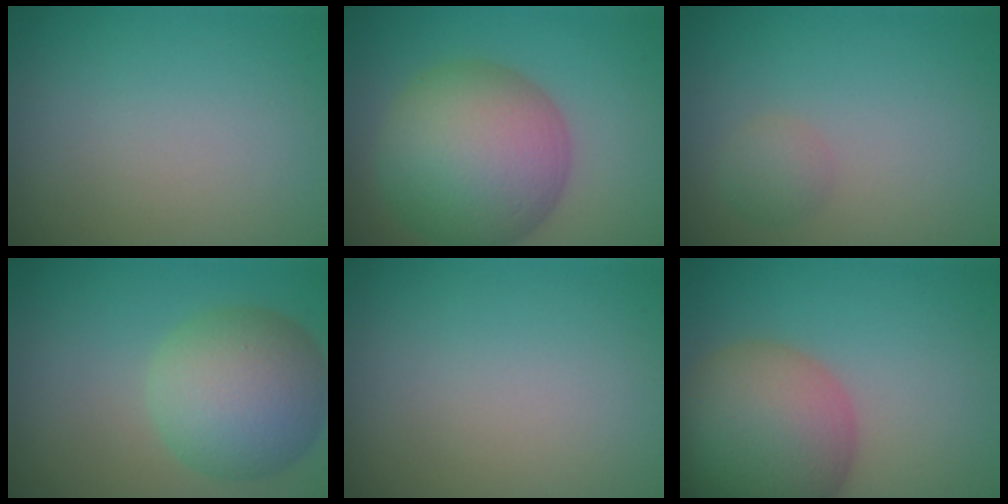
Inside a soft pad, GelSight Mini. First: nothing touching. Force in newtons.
{"total": 11.0, "press": 11.0, "slide": 0.3}
{"total": 1.3, "press": 1.3, "slide": 0.1}
{"total": 7.6, "press": 7.6, "slide": 0.3}
{"total": 0.0}
{"total": 10.4, "press": 10.4, "slide": 0.6}